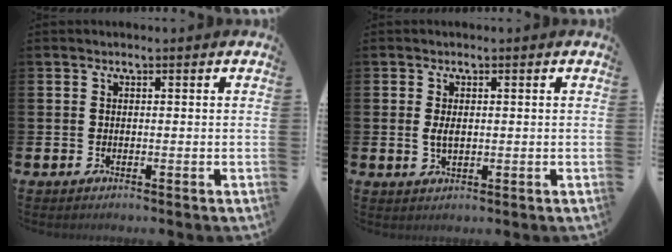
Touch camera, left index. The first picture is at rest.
{"total": 2.0, "force": [0.2, 1.0, 1.7], "torque": [-0.020, -0.001, -0.001]}